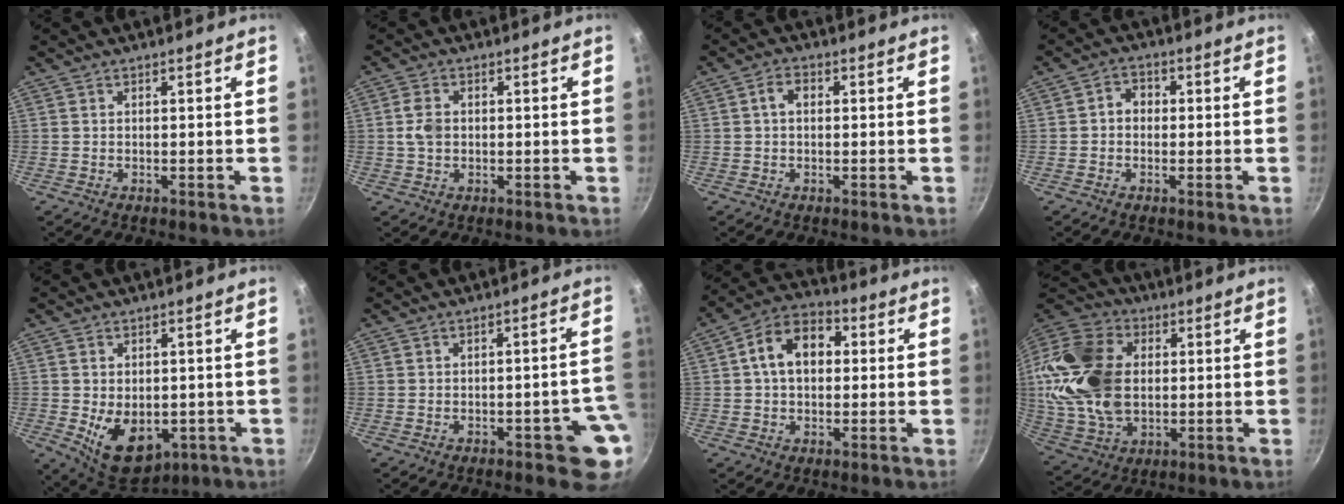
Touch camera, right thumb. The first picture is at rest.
{"total": 3.9, "force": [0.1, 2.8, 2.6], "torque": [-0.049, 0.007, -0.004]}
{"total": 2.7, "force": [0.3, 1.9, 1.9], "torque": [-0.031, 0.008, 0.000]}
{"total": 3.3, "force": [-0.2, 2.8, 1.7], "torque": [-0.009, 0.010, -0.010]}
{"total": 10.8, "force": [-2.0, 7.4, 7.7], "torque": [-0.089, -0.011, -0.006]}
{"total": 6.7, "force": [-2.2, 2.8, 5.7], "torque": [-0.028, 0.030, -0.021]}
{"total": 11.0, "force": [1.5, 7.7, 7.7], "torque": [-0.093, 0.029, 0.007]}
{"total": 21.8, "force": [2.0, 15.4, 15.4], "torque": [-0.287, 0.014, 0.038]}